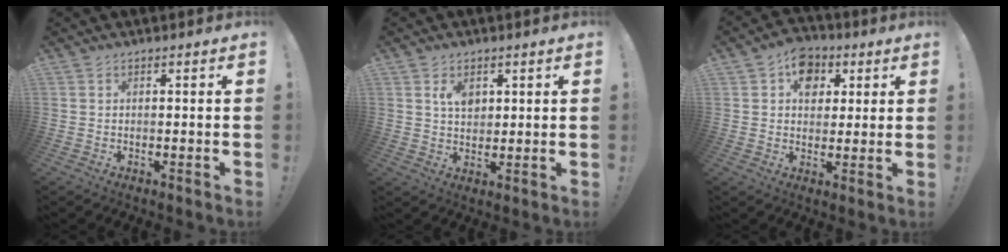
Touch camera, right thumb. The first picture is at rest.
{"total": 5.0, "force": [2.2, 3.5, 2.9], "torque": [-0.047, -0.004, 0.040]}
{"total": 9.7, "force": [3.7, 7.7, 4.6], "torque": [-0.062, -0.008, 0.070]}